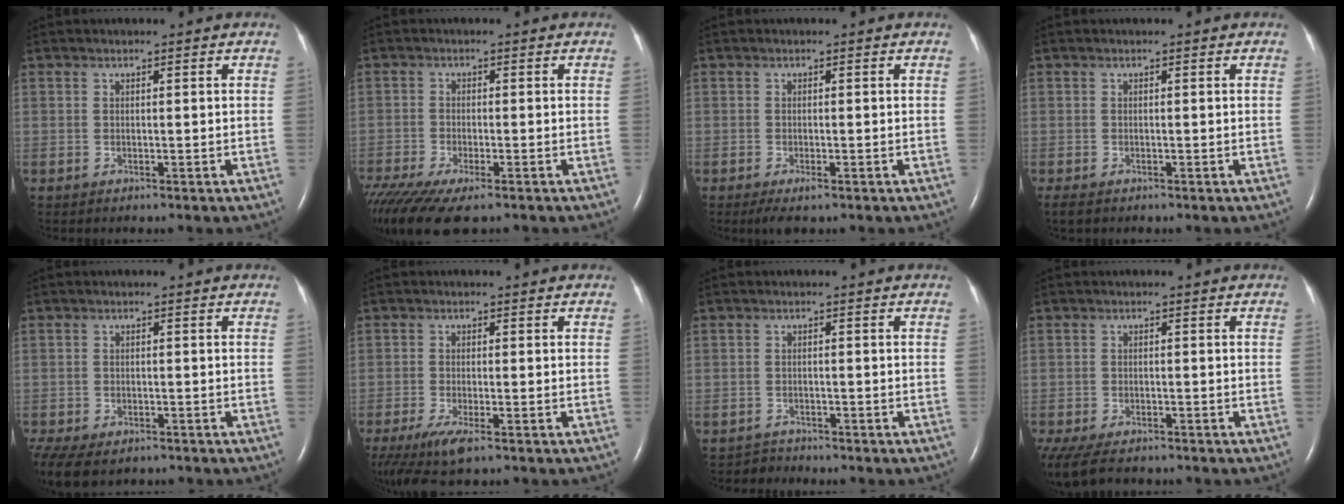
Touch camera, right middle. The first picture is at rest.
{"total": 11.4, "force": [-8.3, 2.6, 7.3], "torque": [-0.142, -0.022, -0.137]}
{"total": 2.1, "force": [-1.2, 0.5, 1.7], "torque": [-0.034, -0.006, -0.020]}
{"total": 1.8, "force": [-1.4, 0.7, 1.0], "torque": [-0.023, -0.006, -0.019]}
{"total": 14.3, "force": [-9.2, 8.4, 7.1], "torque": [-0.207, -0.028, -0.122]}
{"total": 5.9, "force": [-3.8, 0.9, 4.4], "torque": [-0.087, -0.019, -0.068]}
{"total": 1.7, "force": [-1.4, 0.3, -0.9], "torque": [0.016, -0.007, -0.026]}
{"total": 10.7, "force": [-8.4, 3.9, 5.4], "torque": [-0.124, -0.017, -0.123]}